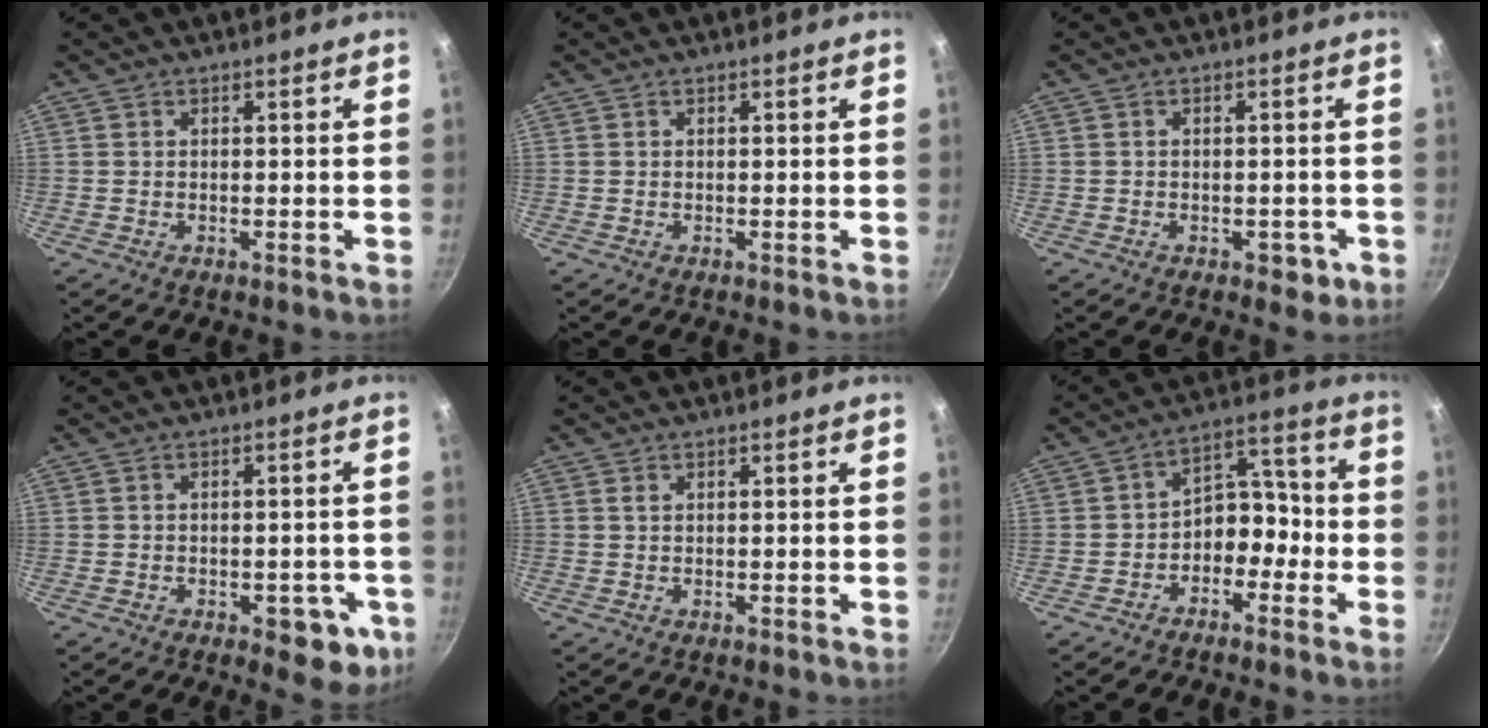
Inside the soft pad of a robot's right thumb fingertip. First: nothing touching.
{"total": 0.0}
{"total": 3.1, "force": [-1.4, 1.9, 2.0], "torque": [-0.009, 0.005, -0.016]}
{"total": 7.2, "force": [-3.2, 3.5, 5.4], "torque": [-0.040, 0.013, -0.035]}
{"total": 0.6, "force": [0.3, 0.3, 0.4], "torque": [-0.009, 0.000, 0.006]}
{"total": 8.7, "force": [-2.8, 6.1, 5.5], "torque": [-0.048, 0.050, -0.059]}